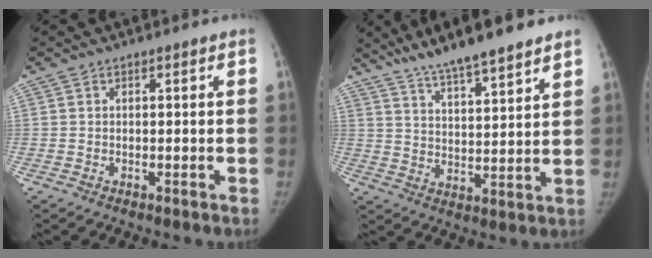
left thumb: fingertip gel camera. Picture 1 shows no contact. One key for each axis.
{"total": 13.8, "fx": 10.9, "fy": 2.0, "fz": 8.2, "tx": -0.118, "ty": -0.049, "tz": 0.184}